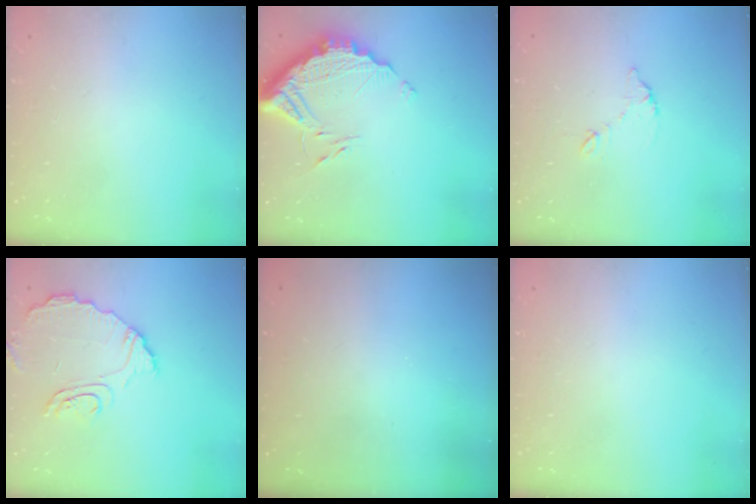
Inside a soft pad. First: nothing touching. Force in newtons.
{"total": 12.7, "press": 12.7, "slide": 0.9}
{"total": 7.3, "press": 7.3, "slide": 0.4}
{"total": 9.2, "press": 9.2, "slide": 0.7}
{"total": 3.0, "press": 3.0, "slide": 0.1}
{"total": 0.0}